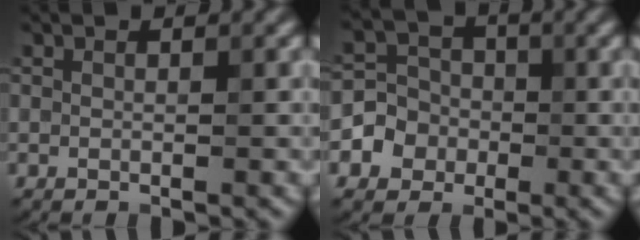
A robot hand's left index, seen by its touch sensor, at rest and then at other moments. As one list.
[{"total": 3.5, "force": [-1.1, 3.3, 0.7], "torque": [0.010, 0.005, -0.029]}]